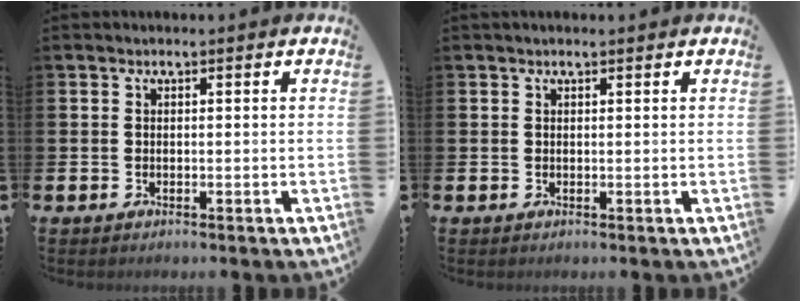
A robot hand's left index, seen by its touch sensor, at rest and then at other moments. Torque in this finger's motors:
{"motor_torque": [0.36, -0.44, 0.18, 0.00]}